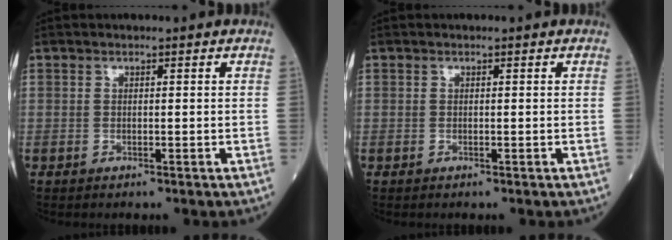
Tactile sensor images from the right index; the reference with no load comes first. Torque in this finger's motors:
{"motor_torque": [0.00, 0.00, 0.00, 0.00]}